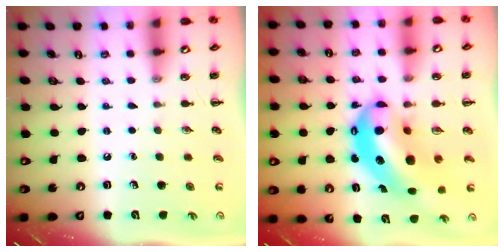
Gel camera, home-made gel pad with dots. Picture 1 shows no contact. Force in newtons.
{"total": 12.0, "press": 11.6, "slide": 3.1}